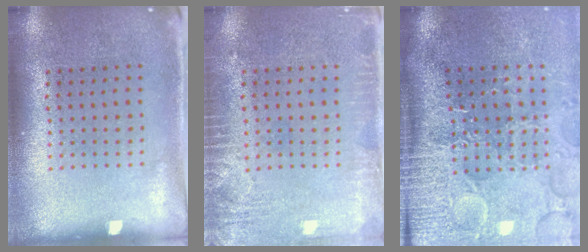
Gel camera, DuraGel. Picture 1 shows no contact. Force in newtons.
{"total": 2.7, "press": 2.7, "slide": 0.4}
{"total": 4.5, "press": 3.8, "slide": 2.6}